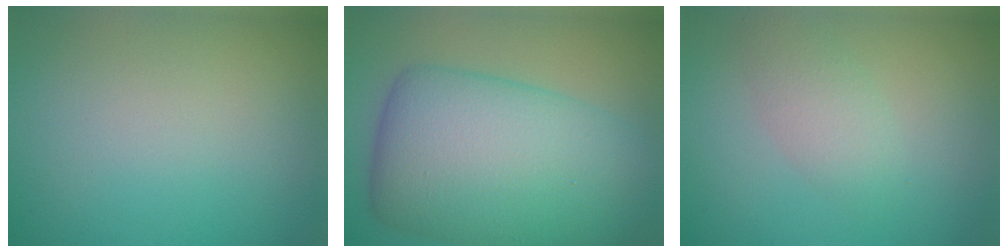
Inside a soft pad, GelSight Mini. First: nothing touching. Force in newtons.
{"total": 13.6, "press": 13.6, "slide": 0.2}
{"total": 2.4, "press": 2.4, "slide": 0.1}